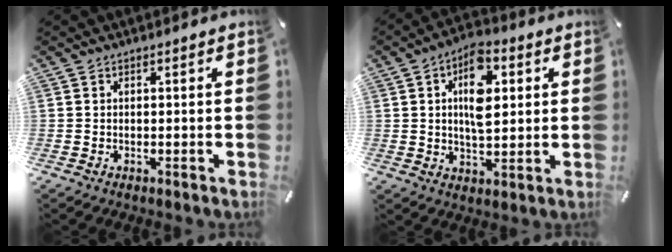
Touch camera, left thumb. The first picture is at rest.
{"total": 11.3, "force": [2.9, 6.5, 8.8], "torque": [-0.139, 0.002, 0.047]}